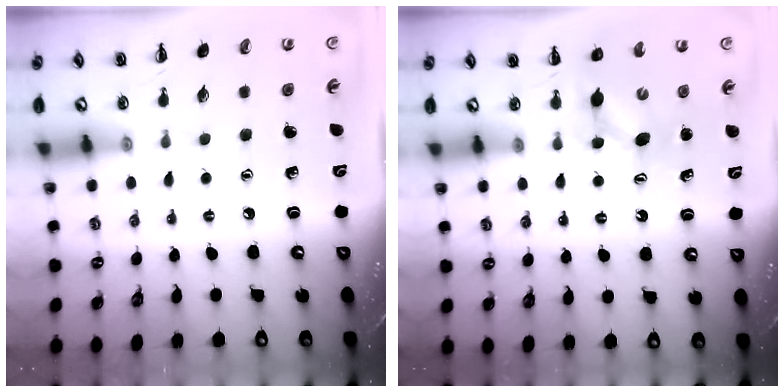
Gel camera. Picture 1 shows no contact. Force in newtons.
{"total": 5.0, "press": 4.8, "slide": 1.3}